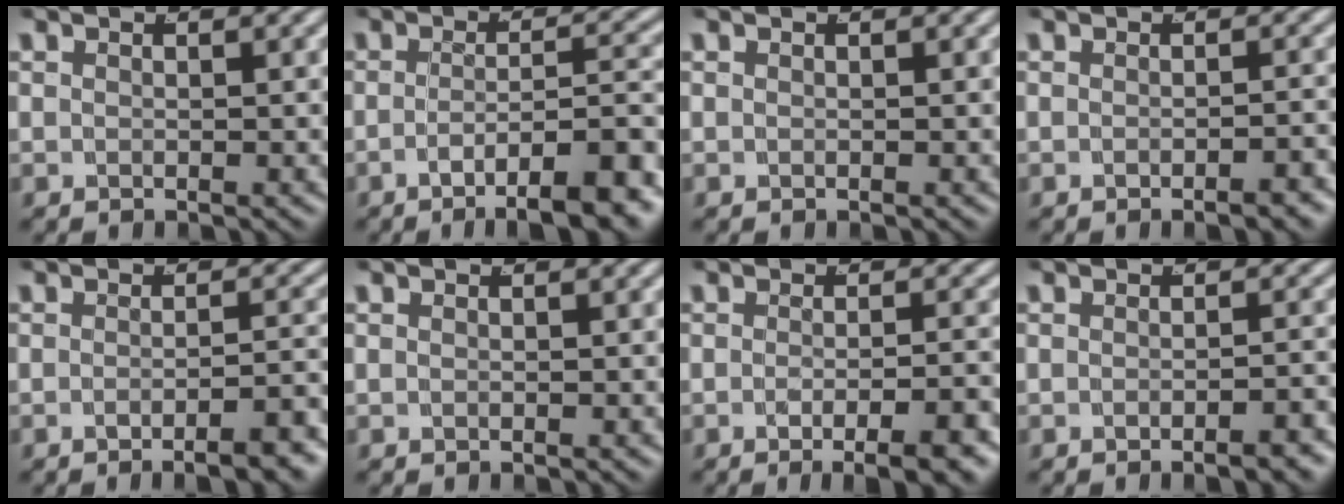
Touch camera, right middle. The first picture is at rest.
{"total": 8.0, "force": [-5.9, 1.4, 5.2], "torque": [-0.058, -0.008, -0.090]}
{"total": 0.0}
{"total": 1.8, "force": [-1.5, -0.1, 0.9], "torque": [-0.008, 0.013, -0.031]}
{"total": 3.9, "force": [-3.0, 0.2, 2.5], "torque": [-0.021, 0.013, -0.056]}
{"total": 0.0}
{"total": 4.9, "force": [-3.7, 0.3, 3.2], "torque": [-0.037, 0.001, -0.060]}
{"total": 2.1, "force": [-1.8, -0.1, 1.1], "torque": [-0.009, 0.014, -0.036]}